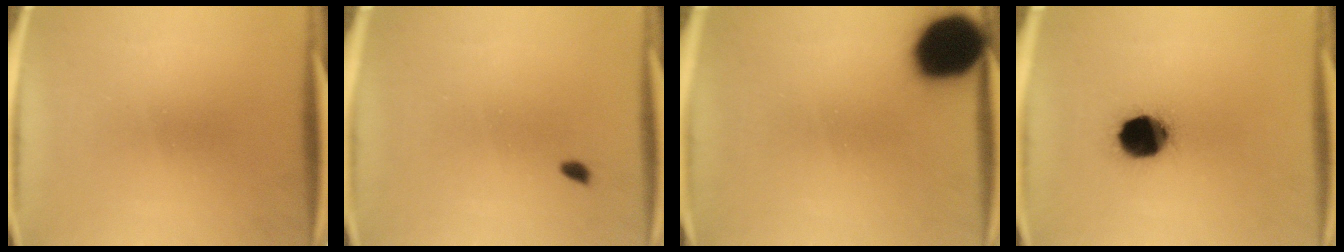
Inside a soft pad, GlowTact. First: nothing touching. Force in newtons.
{"total": 0.9}
{"total": 18.7}
{"total": 13.4}